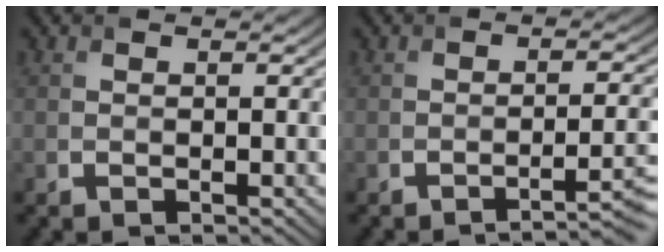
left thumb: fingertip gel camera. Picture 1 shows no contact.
{"total": 4.4, "force": [-2.6, 1.0, 3.4], "torque": [-0.038, 0.007, -0.045]}